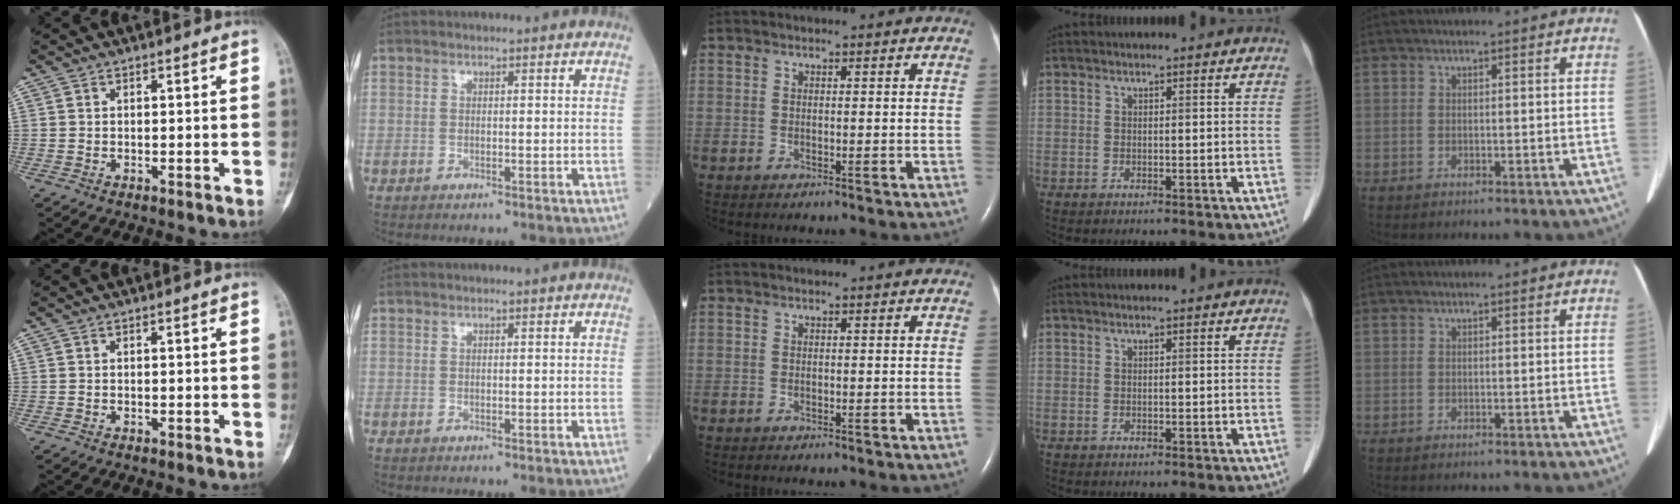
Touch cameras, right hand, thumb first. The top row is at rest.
{}